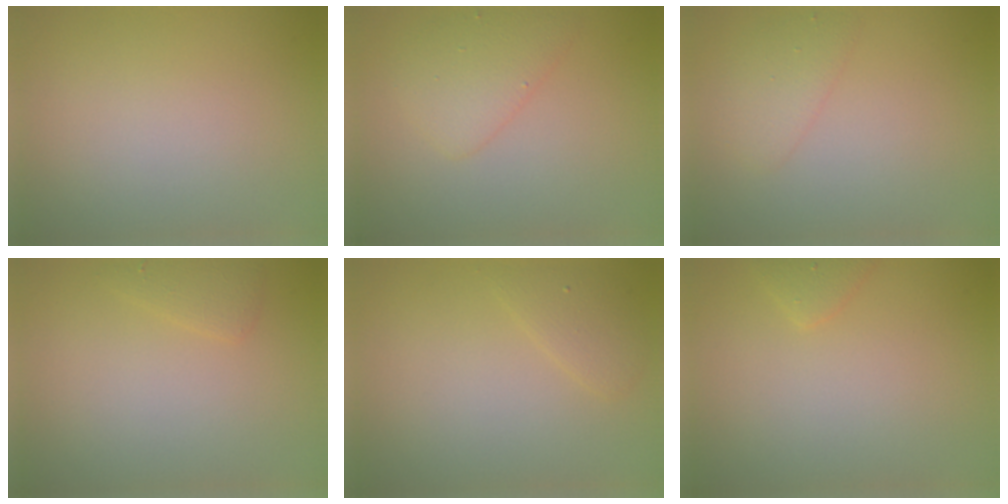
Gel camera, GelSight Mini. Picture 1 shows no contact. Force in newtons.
{"total": 2.7, "press": 2.7, "slide": 0.3}
{"total": 1.9, "press": 1.9, "slide": 0.1}
{"total": 1.2, "press": 1.2, "slide": 0.1}
{"total": 1.5, "press": 1.5, "slide": 0.1}
{"total": 1.2, "press": 1.2, "slide": 0.1}